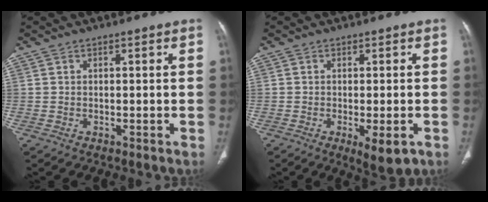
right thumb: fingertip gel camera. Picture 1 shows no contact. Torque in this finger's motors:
{"motor_torque": [-0.22, 0.31, -0.16, 0.05, 0.01]}